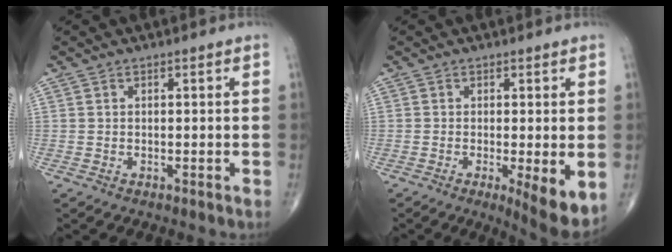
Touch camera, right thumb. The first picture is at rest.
{"total": 7.0, "force": [-1.5, 1.7, 6.6], "torque": [-0.099, -0.021, -0.023]}